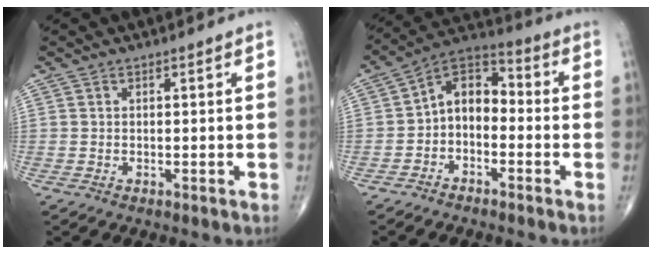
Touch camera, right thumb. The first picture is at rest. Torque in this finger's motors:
{"motor_torque": [-0.21, 0.87, 0.30, -0.26, 0.19]}